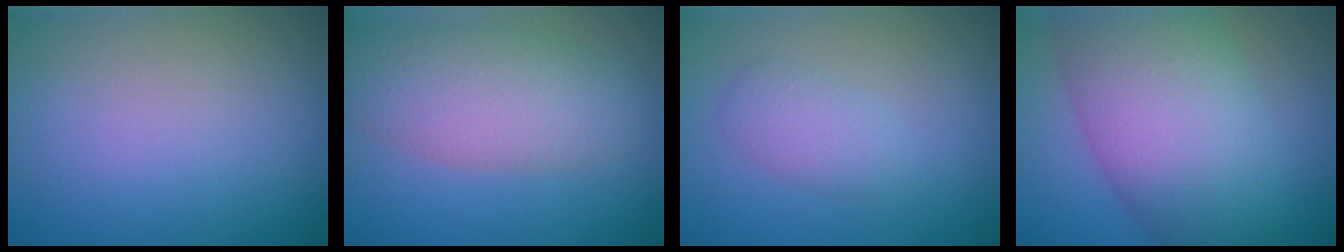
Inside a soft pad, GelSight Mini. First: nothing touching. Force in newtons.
{"total": 5.5, "press": 5.5, "slide": 0.3}
{"total": 2.0, "press": 2.0, "slide": 0.0}
{"total": 9.6, "press": 9.6, "slide": 0.2}